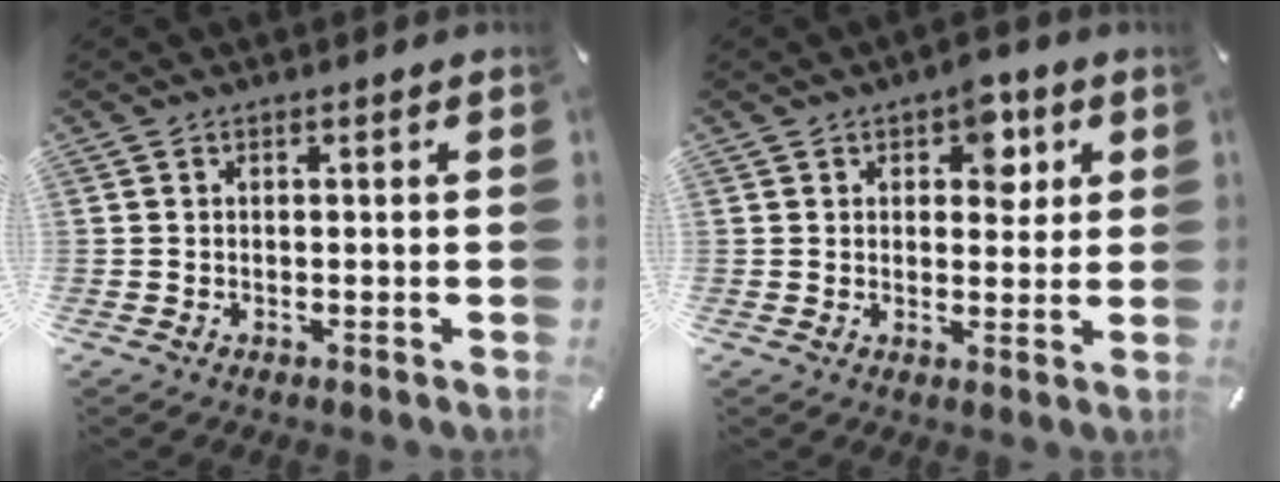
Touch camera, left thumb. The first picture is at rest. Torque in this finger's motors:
{"motor_torque": [0.76, 0.72, 0.47, -0.35, 0.00]}